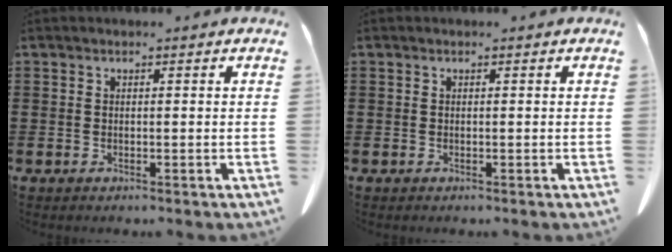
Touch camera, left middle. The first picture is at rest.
{"total": 0.0}